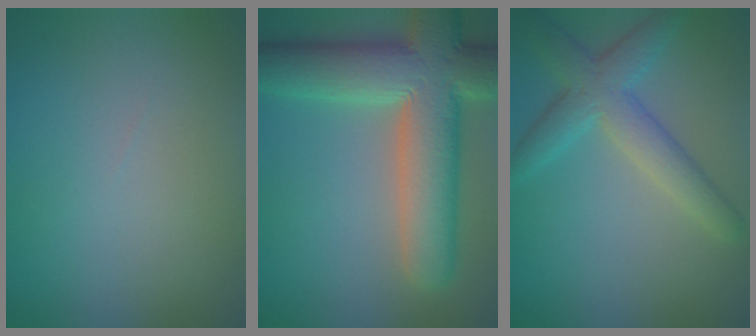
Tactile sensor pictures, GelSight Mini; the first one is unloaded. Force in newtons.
{"total": 11.1, "press": 11.0, "slide": 1.0}
{"total": 4.4, "press": 4.4, "slide": 0.0}